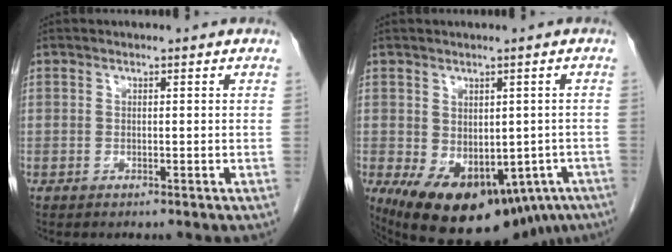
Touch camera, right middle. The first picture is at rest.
{"total": 18.0, "force": [-10.2, 9.8, 11.2], "torque": [-0.158, -0.031, -0.118]}